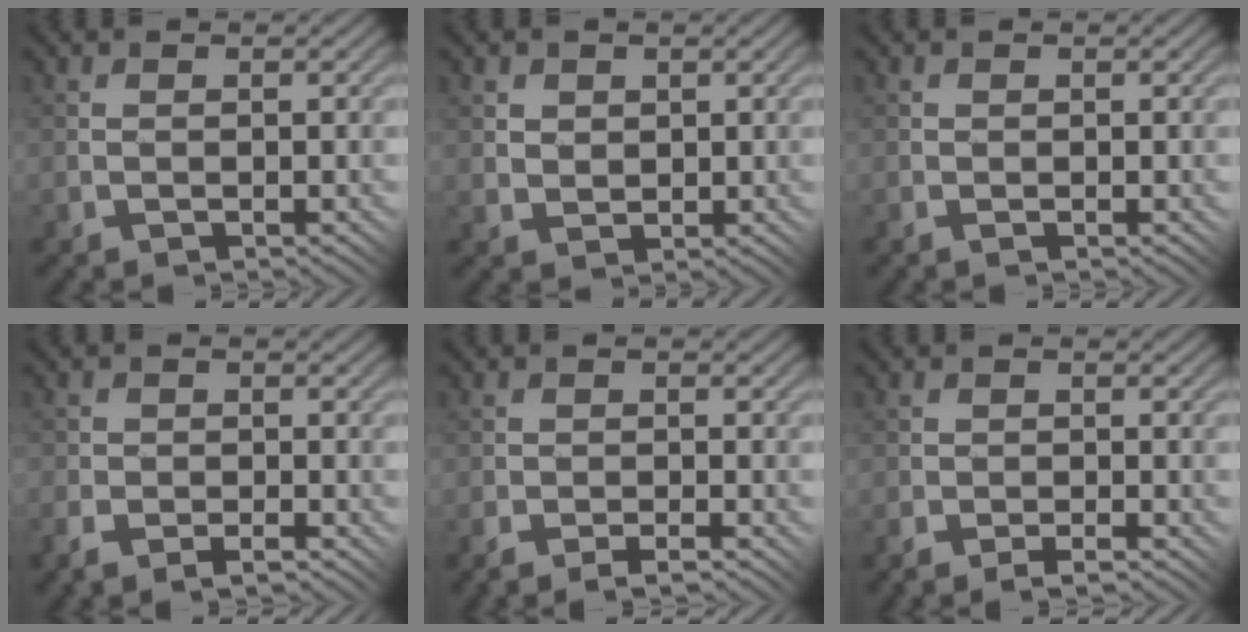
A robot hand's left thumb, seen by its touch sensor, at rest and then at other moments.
{"total": 3.4, "force": [2.0, 2.6, 0.7], "torque": [-0.041, 0.002, 0.039]}
{"total": 0.0}
{"total": 4.3, "force": [-2.7, 2.7, 2.1], "torque": [-0.031, -0.004, -0.051]}
{"total": 2.7, "force": [-2.1, 1.1, 1.3], "torque": [-0.014, 0.002, -0.040]}
{"total": 2.3, "force": [-1.8, 0.9, 1.0], "torque": [-0.011, 0.002, -0.035]}